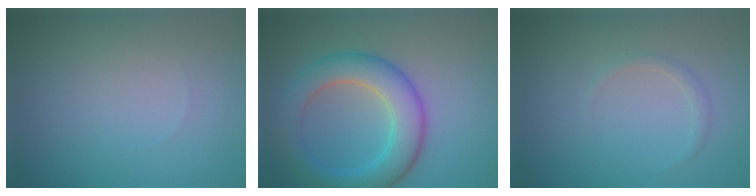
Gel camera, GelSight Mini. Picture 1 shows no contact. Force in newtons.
{"total": 5.9, "press": 5.9, "slide": 0.1}
{"total": 0.8, "press": 0.8, "slide": 0.2}